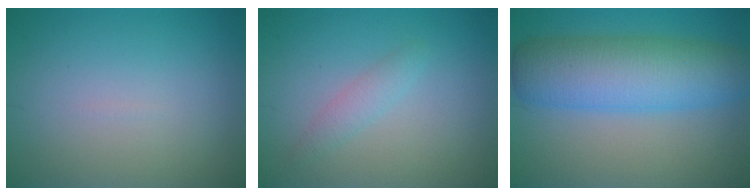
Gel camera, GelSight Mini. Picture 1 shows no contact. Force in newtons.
{"total": 1.6, "press": 1.6, "slide": 0.2}
{"total": 8.7, "press": 8.7, "slide": 0.2}